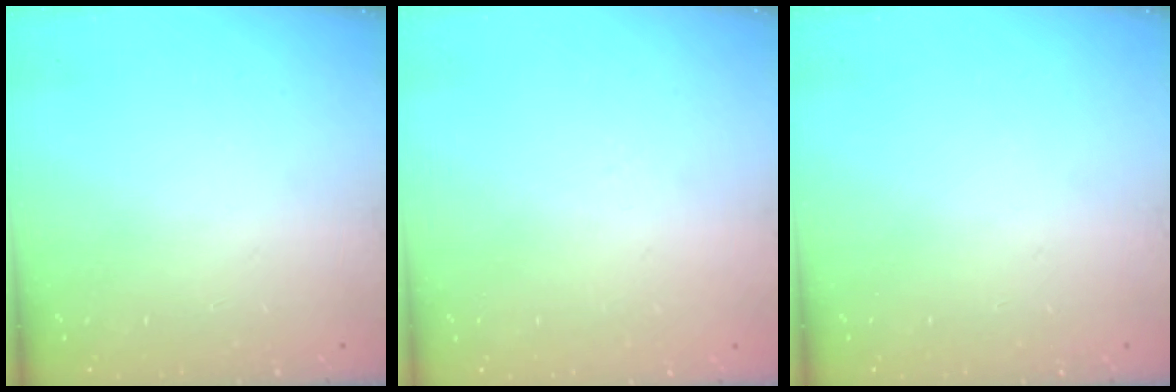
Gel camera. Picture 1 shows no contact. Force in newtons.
{"total": 1.8, "press": 1.6, "slide": 0.6}
{"total": 0.0}